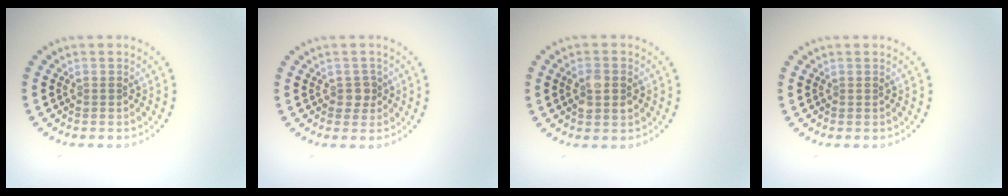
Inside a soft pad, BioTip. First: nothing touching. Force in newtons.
{"total": 1.4, "press": 1.1, "slide": 0.8}
{"total": 2.4, "press": 2.3, "slide": 0.3}
{"total": 0.0}